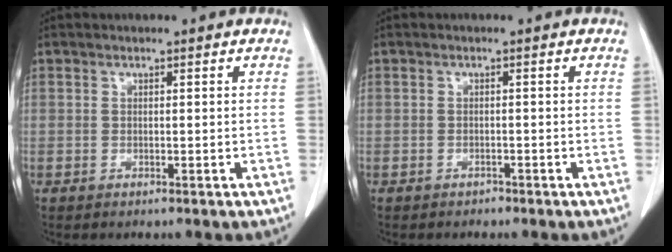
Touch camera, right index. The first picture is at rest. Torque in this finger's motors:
{"motor_torque": [0.07, -0.06, -0.02, 0.01]}